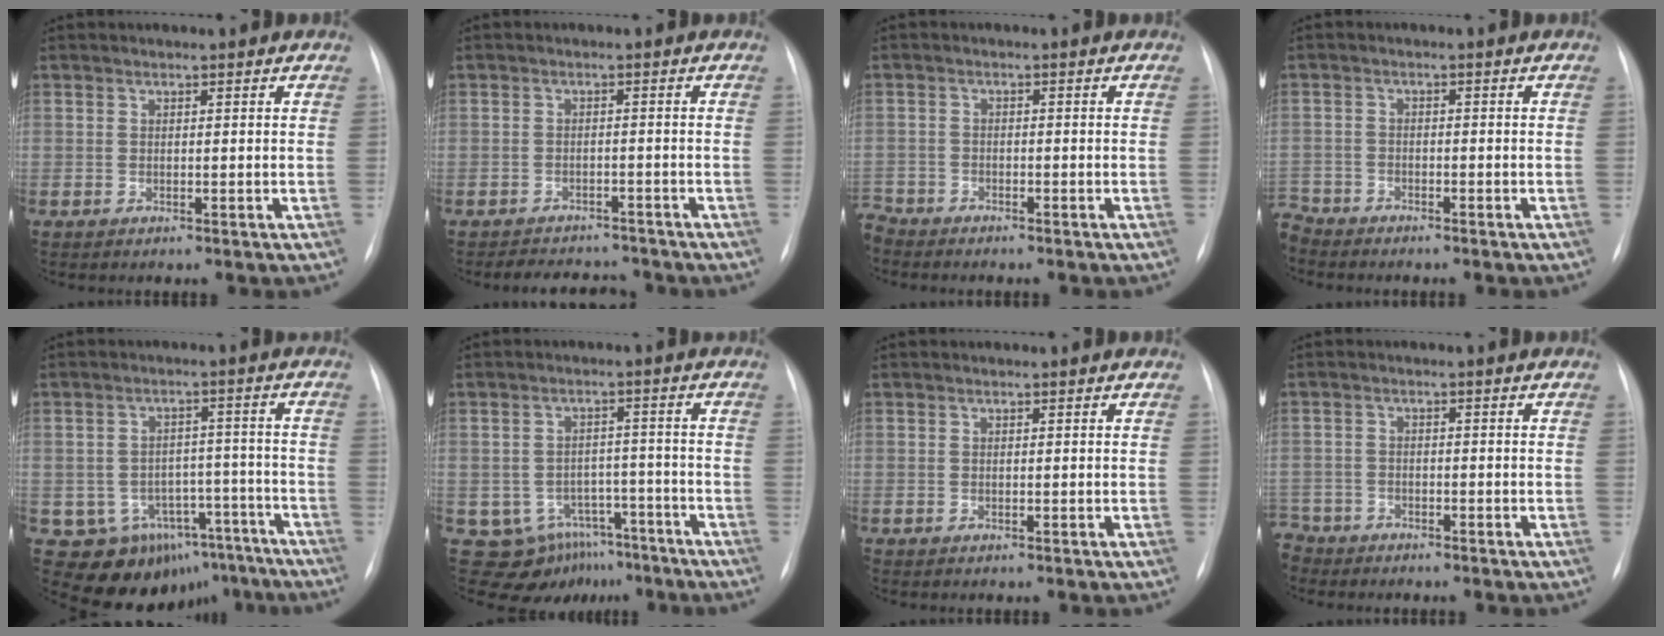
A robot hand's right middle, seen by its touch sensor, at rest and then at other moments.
{"total": 5.4, "force": [-5.1, 1.1, 1.5], "torque": [-0.022, -0.006, -0.073]}
{"total": 4.0, "force": [-3.8, 1.3, 0.4], "torque": [-0.001, -0.006, -0.068]}
{"total": 4.6, "force": [-4.3, 1.5, 0.4], "torque": [-0.001, -0.008, -0.080]}
{"total": 12.8, "force": [-8.4, 9.3, 2.6], "torque": [-0.021, 0.054, -0.096]}
{"total": 9.1, "force": [-6.1, 6.7, 0.9], "torque": [-0.002, 0.036, -0.078]}
{"total": 0.0}
{"total": 5.4, "force": [-4.6, 2.8, -0.1], "torque": [0.003, -0.003, -0.086]}